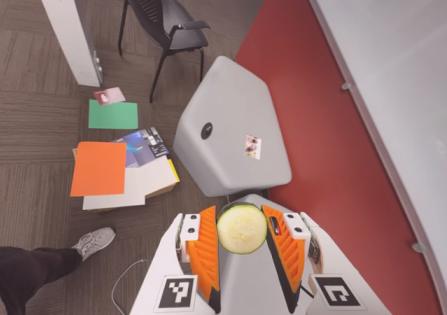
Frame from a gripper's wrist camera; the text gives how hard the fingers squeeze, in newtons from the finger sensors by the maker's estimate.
{"total": 10.4, "left": 10.9, "right": 9.9}